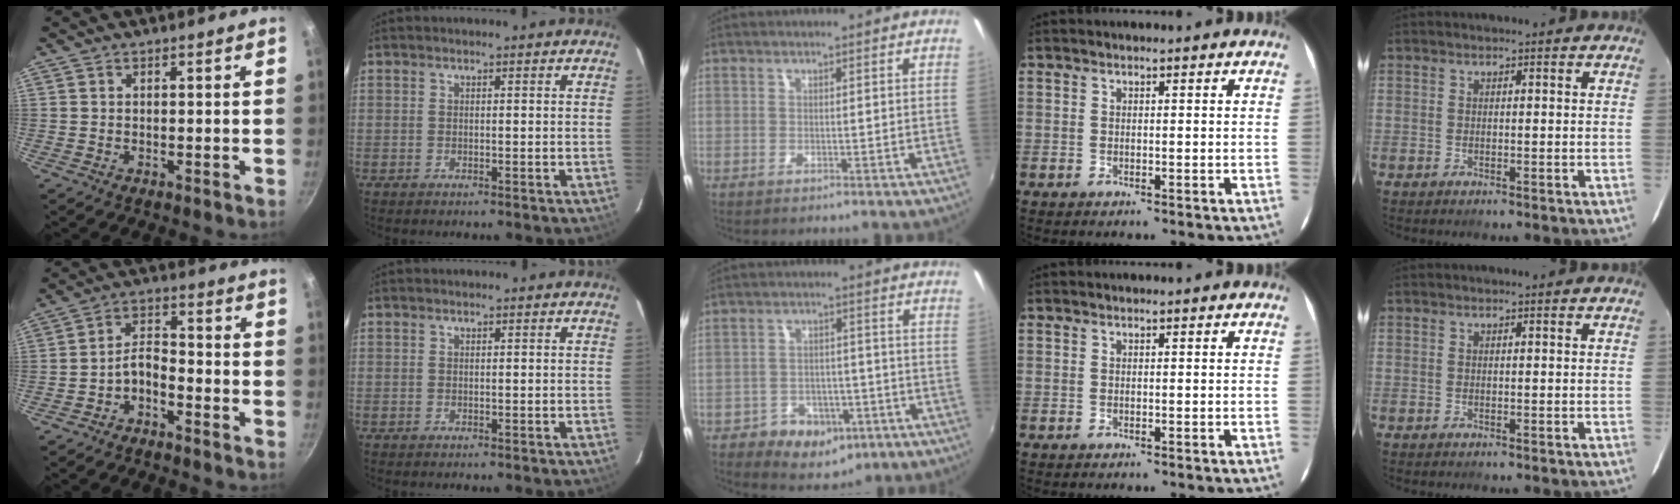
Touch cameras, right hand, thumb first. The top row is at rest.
{"thumb": {"total": 4.7, "force": [-3.1, 2.3, 2.8], "torque": [-0.045, 0.045, -0.058]}, "middle": {"total": 10.3, "force": [-5.5, 7.5, 4.3], "torque": [-0.103, 0.016, -0.057]}}